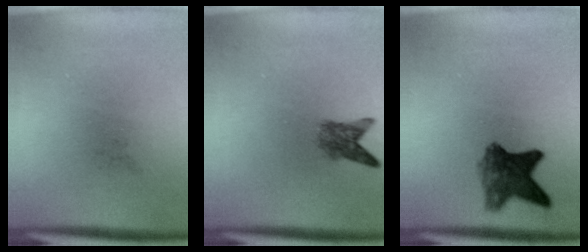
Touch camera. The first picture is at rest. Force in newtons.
{"total": 2.9}
{"total": 6.1}